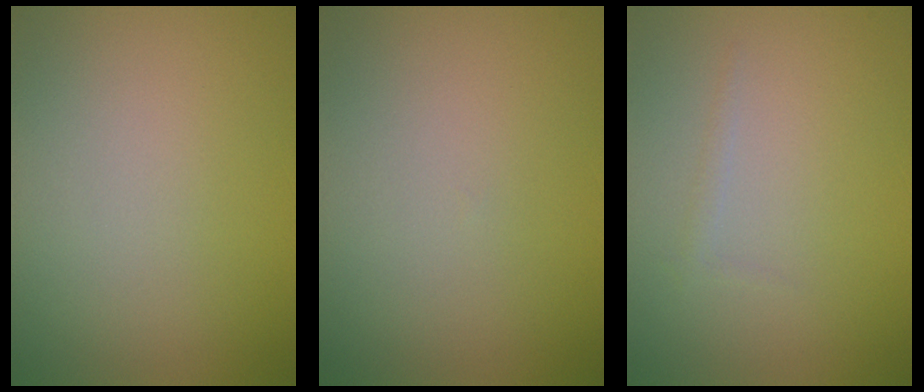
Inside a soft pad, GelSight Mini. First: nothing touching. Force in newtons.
{"total": 0.0}
{"total": 0.6, "press": 0.6, "slide": 0.1}